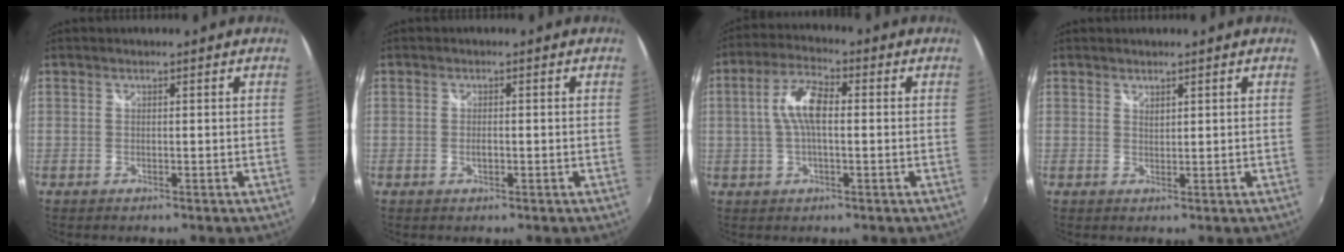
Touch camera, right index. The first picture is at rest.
{"total": 1.3, "force": [-0.4, 0.6, 1.1], "torque": [-0.020, 0.002, -0.006]}
{"total": 7.4, "force": [0.3, 2.8, 6.8], "torque": [-0.139, 0.016, 0.003]}
{"total": 1.0, "force": [0.8, 0.4, 0.2], "torque": [-0.001, 0.001, 0.015]}